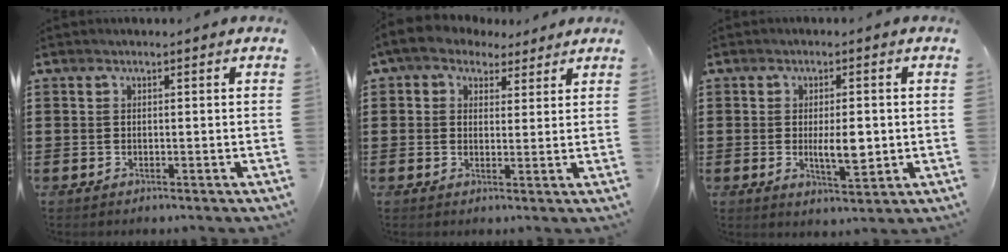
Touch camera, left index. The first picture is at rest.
{"total": 3.9, "force": [2.5, 2.6, 1.3], "torque": [-0.041, 0.005, 0.045]}
{"total": 5.5, "force": [-0.3, 2.1, 5.1], "torque": [-0.081, -0.006, -0.011]}